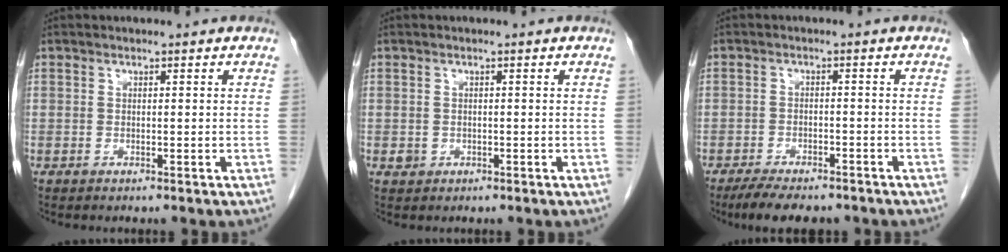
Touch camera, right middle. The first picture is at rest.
{"total": 1.2, "force": [-0.3, 1.1, 0.3], "torque": [-0.004, 0.004, -0.002]}
{"total": 8.1, "force": [-6.7, 2.6, 3.8], "torque": [-0.058, -0.009, -0.100]}